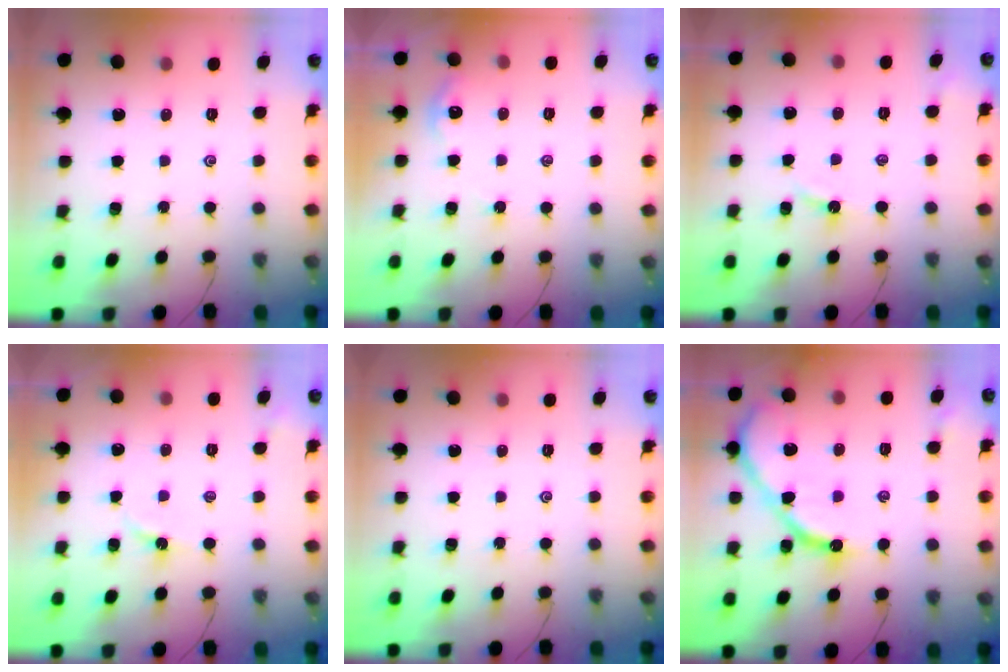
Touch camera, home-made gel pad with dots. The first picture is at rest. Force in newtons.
{"total": 3.9, "press": 3.9, "slide": 0.5}
{"total": 2.9, "press": 2.9, "slide": 0.2}
{"total": 3.7, "press": 3.7, "slide": 0.4}
{"total": 0.0}
{"total": 13.1, "press": 13.0, "slide": 1.2}